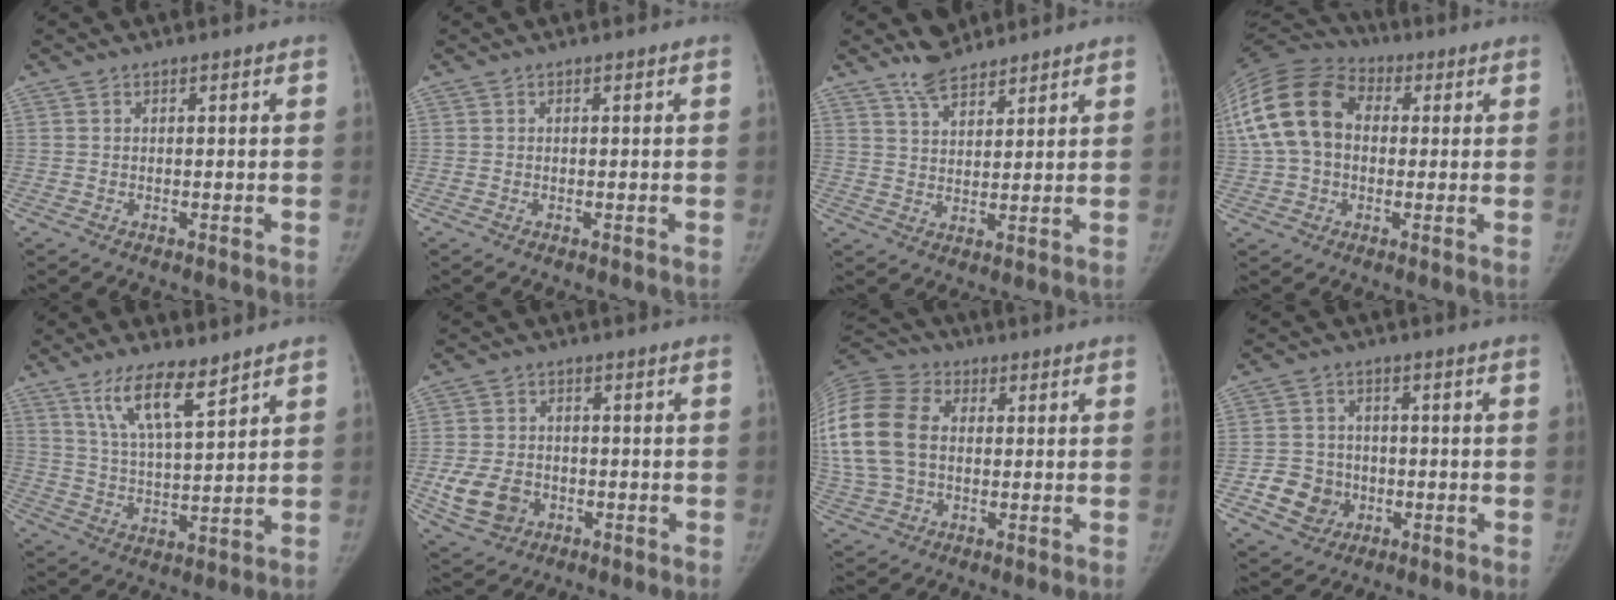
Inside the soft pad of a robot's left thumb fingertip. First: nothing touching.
{"total": 0.0}
{"total": 5.5, "force": [4.9, 2.0, 1.4], "torque": [-0.012, -0.033, 0.097]}
{"total": 17.6, "force": [2.1, 12.9, 11.8], "torque": [-0.242, 0.033, 0.031]}
{"total": 9.8, "force": [6.7, 2.3, 6.8], "torque": [-0.116, -0.039, 0.132]}
{"total": 8.0, "force": [-2.5, 6.3, 4.2], "torque": [-0.070, 0.005, -0.038]}
{"total": 21.6, "force": [2.3, 15.5, 14.9], "torque": [-0.367, 0.033, 0.049]}
{"total": 7.6, "force": [-2.2, 6.9, 2.3], "torque": [-0.011, 0.013, -0.033]}